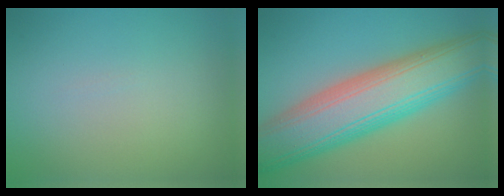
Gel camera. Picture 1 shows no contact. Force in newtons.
{"total": 11.7, "press": 11.6, "slide": 0.3}